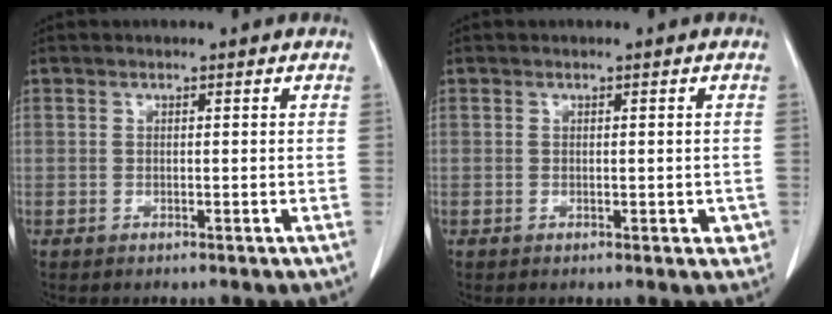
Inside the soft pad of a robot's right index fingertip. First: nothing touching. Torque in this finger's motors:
{"motor_torque": [0.03, 0.08, 0.03, 0.01]}